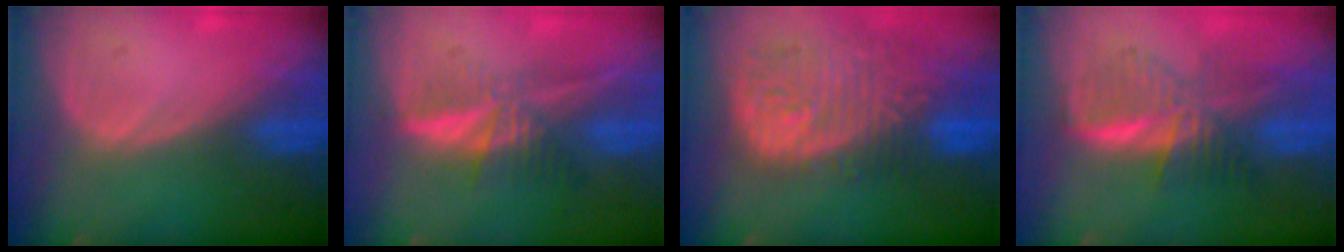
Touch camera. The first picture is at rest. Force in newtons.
{"total": 5.9, "press": 5.5, "slide": 2.0}
{"total": 13.0, "press": 11.1, "slide": 6.8}
{"total": 6.7, "press": 6.7, "slide": 0.2}